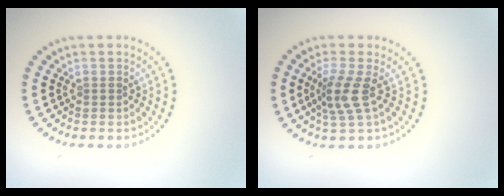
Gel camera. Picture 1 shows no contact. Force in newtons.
{"total": 2.9, "press": 2.2, "slide": 1.8}